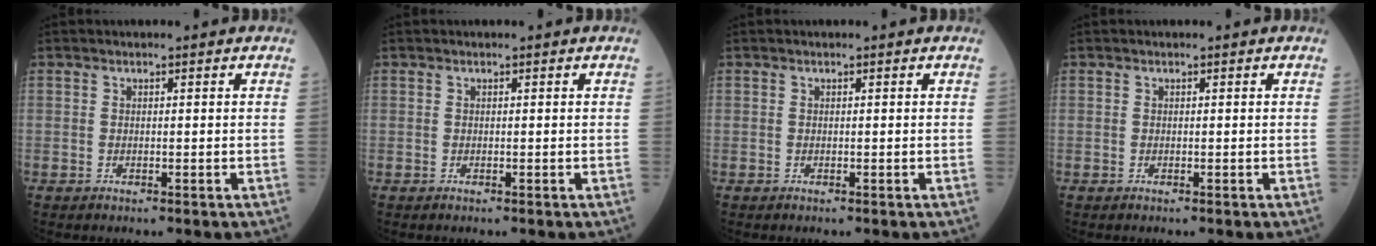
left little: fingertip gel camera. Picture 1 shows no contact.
{"total": 0.0}
{"total": 0.0}
{"total": 0.0}